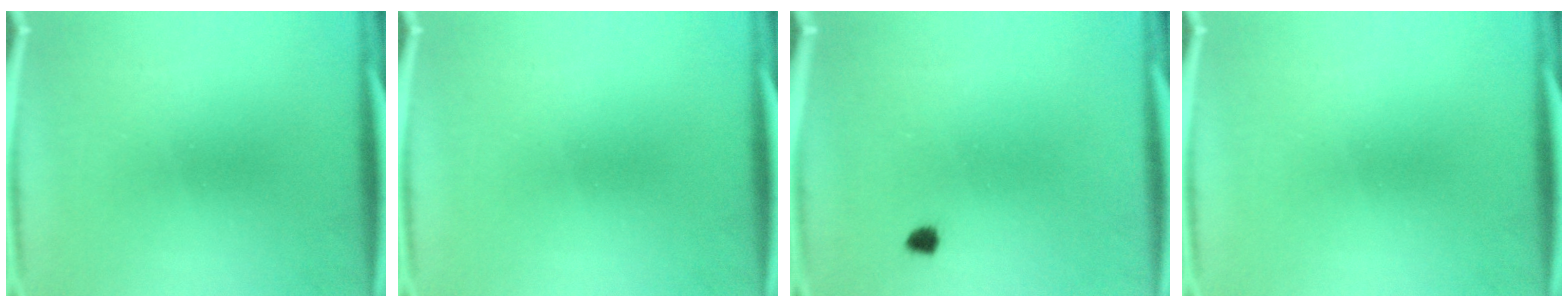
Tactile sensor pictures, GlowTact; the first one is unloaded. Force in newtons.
{"total": 0.0}
{"total": 1.2}
{"total": 0.0}